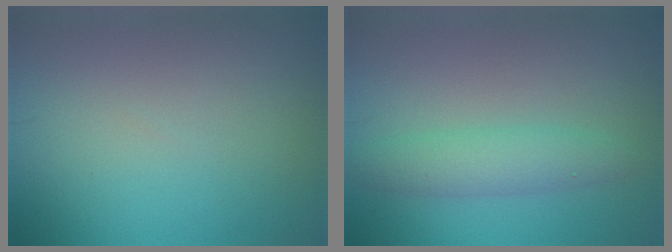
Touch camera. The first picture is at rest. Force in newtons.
{"total": 2.9, "press": 2.9, "slide": 0.1}